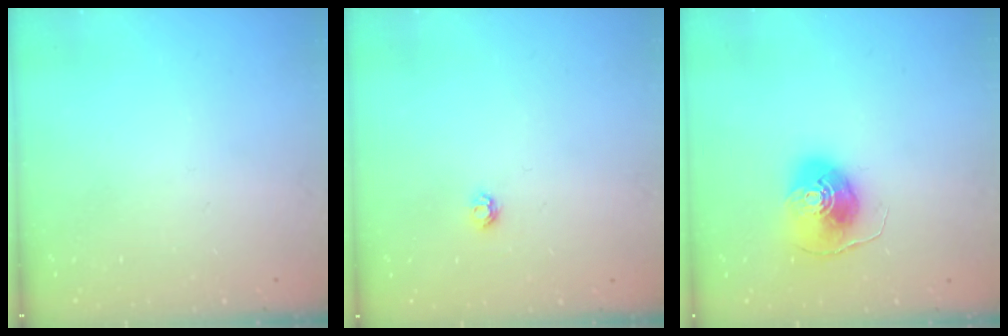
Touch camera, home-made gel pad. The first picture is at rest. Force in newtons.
{"total": 3.8, "press": 3.8, "slide": 0.6}
{"total": 8.9, "press": 8.9, "slide": 0.8}